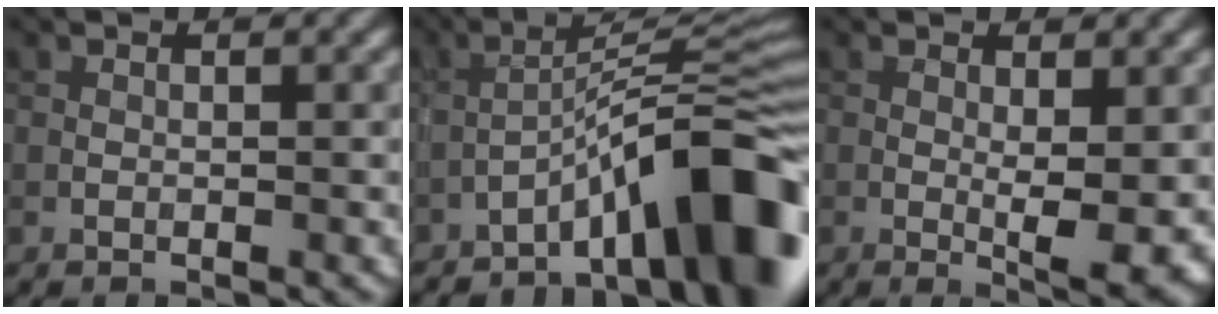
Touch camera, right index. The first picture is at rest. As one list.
[{"total": 11.6, "force": [-7.0, 2.3, 8.9], "torque": [-0.112, 0.029, -0.113]}, {"total": 4.2, "force": [-0.2, 0.8, 4.2], "torque": [-0.061, -0.009, 0.001]}]